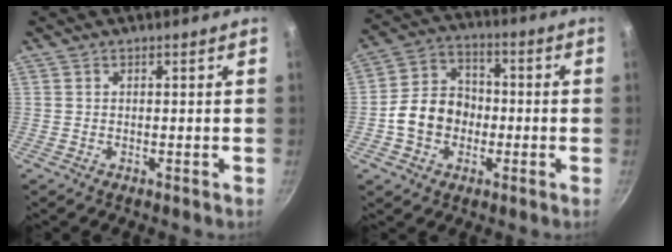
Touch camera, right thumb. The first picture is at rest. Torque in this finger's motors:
{"motor_torque": [0.83, 2.02, 0.71, -0.91, 0.19]}